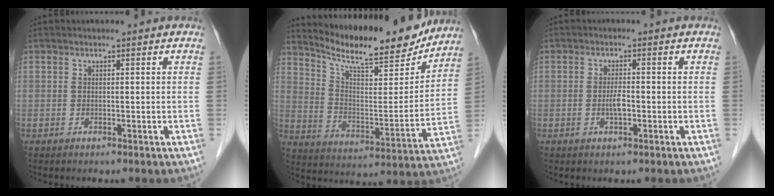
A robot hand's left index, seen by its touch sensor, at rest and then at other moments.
{"total": 18.6, "force": [16.8, 2.9, 7.2], "torque": [-0.125, -0.022, 0.251]}
{"total": 2.0, "force": [-0.7, 0.5, 1.8], "torque": [-0.037, 0.002, -0.012]}